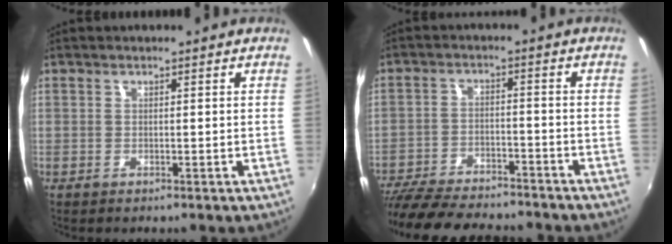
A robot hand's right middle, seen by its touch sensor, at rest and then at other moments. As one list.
[{"total": 17.9, "force": [-15.5, 4.7, 7.5], "torque": [-0.165, -0.026, -0.240]}]